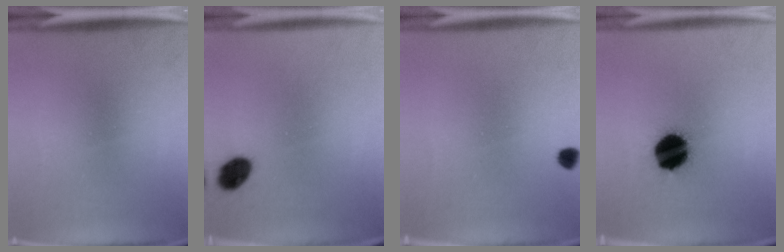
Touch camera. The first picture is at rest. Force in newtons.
{"total": 5.3}
{"total": 1.7}
{"total": 14.4}